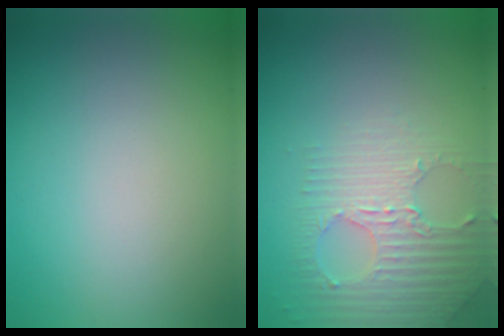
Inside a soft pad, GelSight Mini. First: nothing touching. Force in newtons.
{"total": 2.8, "press": 2.7, "slide": 0.9}